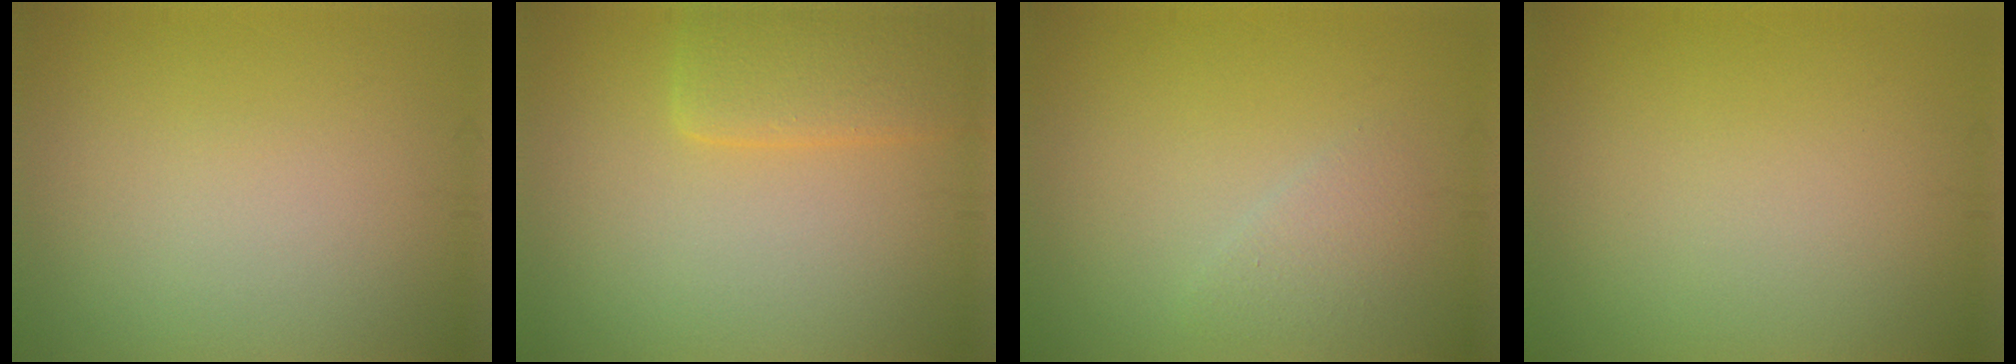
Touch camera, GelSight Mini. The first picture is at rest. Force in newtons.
{"total": 3.5, "press": 3.5, "slide": 0.3}
{"total": 1.5, "press": 1.5, "slide": 0.1}
{"total": 0.0}